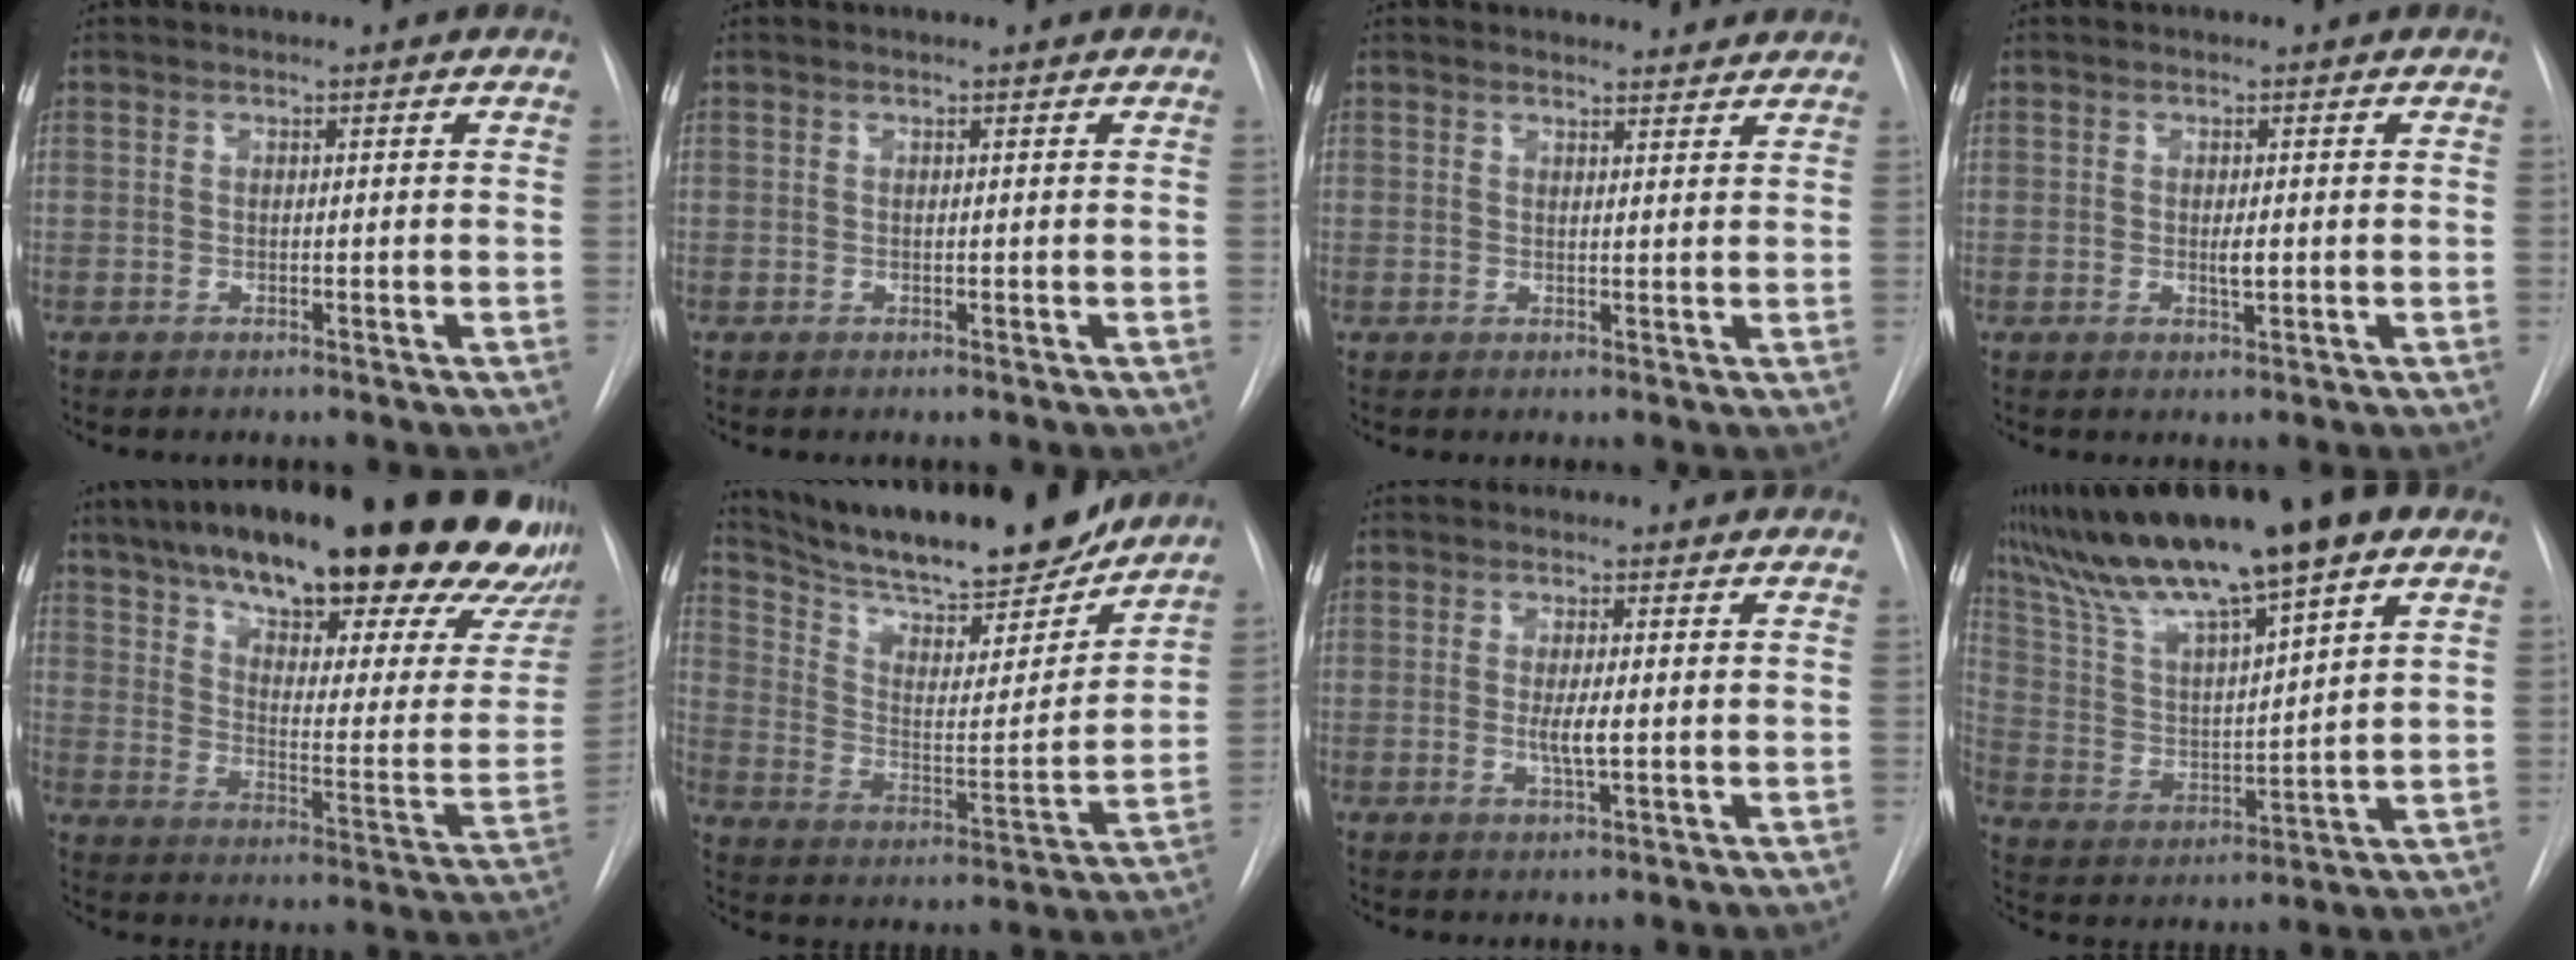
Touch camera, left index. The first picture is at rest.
{"total": 0.0}
{"total": 4.2, "force": [4.1, 1.0, 0.2], "torque": [-0.002, 0.000, 0.040]}
{"total": 1.6, "force": [-0.1, 0.4, 1.6], "torque": [-0.030, -0.004, 0.000]}
{"total": 36.8, "force": [27.6, 8.0, 23.0], "torque": [-0.275, -0.029, 0.373]}
{"total": 23.6, "force": [20.8, 3.8, 10.5], "torque": [-0.183, -0.019, 0.312]}
{"total": 3.0, "force": [-0.2, 0.3, 3.0], "torque": [-0.060, -0.007, -0.003]}
{"total": 18.5, "force": [13.7, 1.5, 12.4], "torque": [-0.217, 0.015, 0.244]}